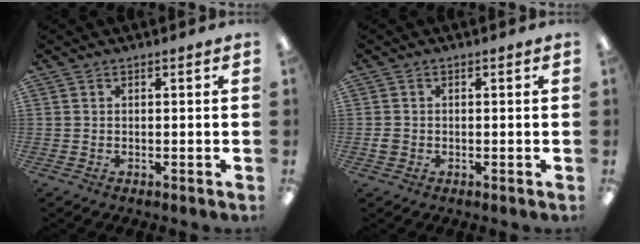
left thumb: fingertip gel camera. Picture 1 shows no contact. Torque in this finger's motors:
{"motor_torque": [-0.22, 0.10, 0.31, -0.06, 0.00]}